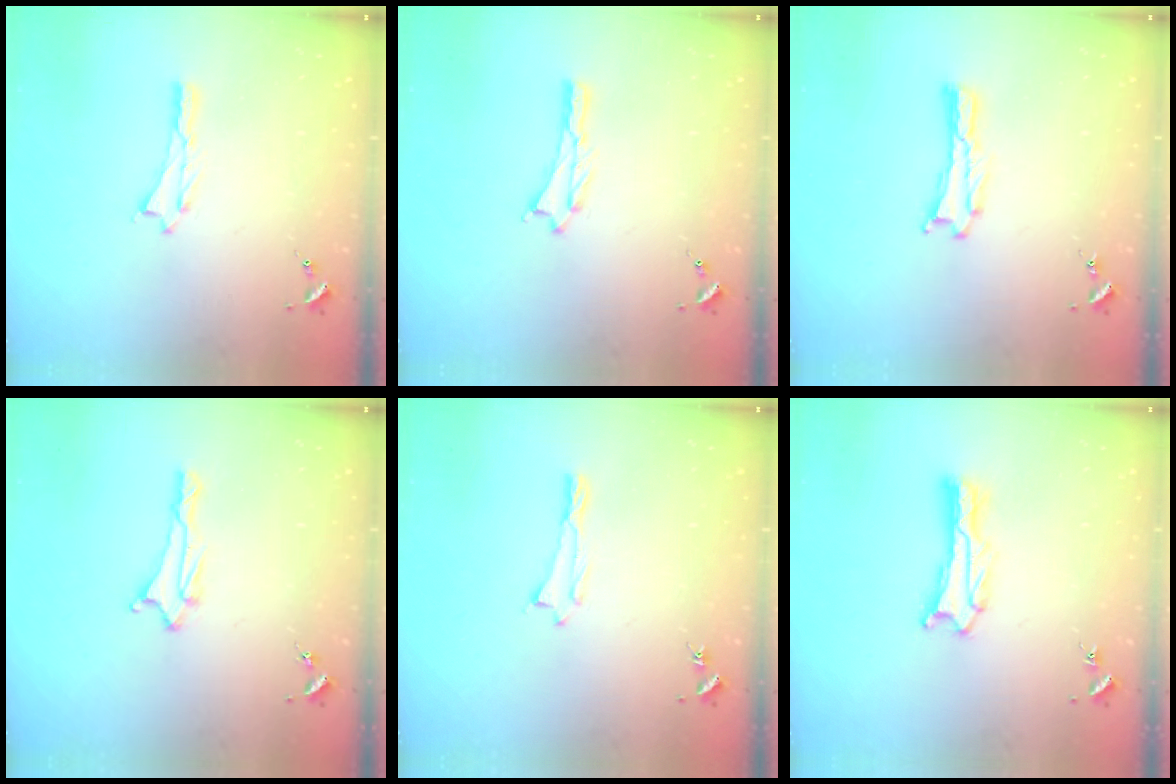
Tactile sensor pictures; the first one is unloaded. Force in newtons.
{"total": 0.5, "press": 0.5, "slide": 0.2}
{"total": 0.0}
{"total": 1.7, "press": 1.6, "slide": 0.5}
{"total": 0.0}
{"total": 1.1, "press": 1.1, "slide": 0.2}